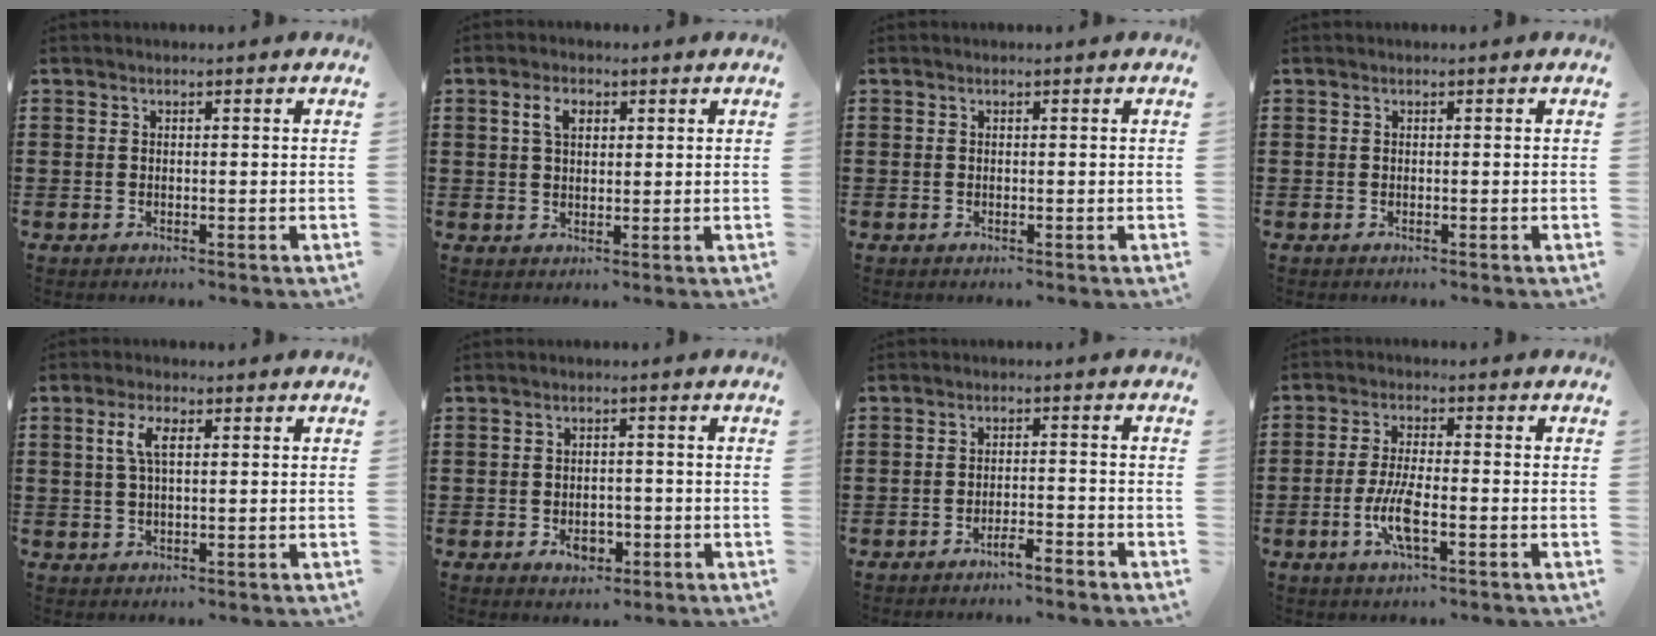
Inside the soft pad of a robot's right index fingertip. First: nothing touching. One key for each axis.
{"total": 3.3, "fx": 1.3, "fy": 2.0, "fz": 2.3, "tx": -0.054, "ty": 0.013, "tz": 0.021}
{"total": 0.0}
{"total": 0.0}
{"total": 4.1, "fx": 1.1, "fy": 1.7, "fz": 3.6, "tx": -0.076, "ty": 0.010, "tz": 0.018}
{"total": 3.3, "fx": -1.3, "fy": 2.2, "fz": 2.1, "tx": -0.032, "ty": 0.000, "tz": -0.025}
{"total": 3.1, "fx": -2.8, "fy": -0.1, "fz": 1.2, "tx": -0.024, "ty": 0.001, "tz": -0.055}
{"total": 6.1, "fx": -2.2, "fy": 1.5, "fz": 5.5, "tx": -0.126, "ty": -0.010, "tz": -0.046}